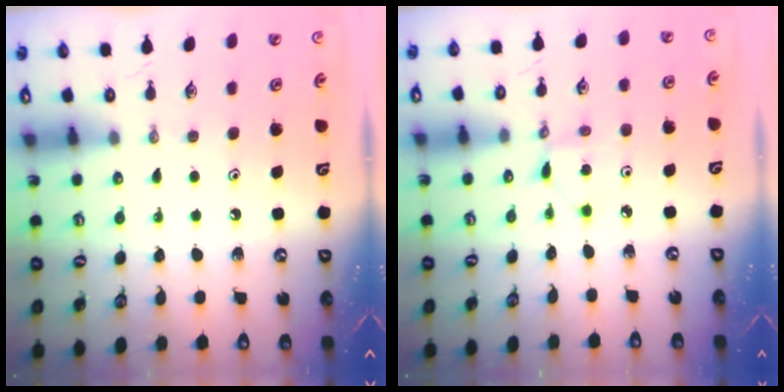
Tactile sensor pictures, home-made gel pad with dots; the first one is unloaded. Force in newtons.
{"total": 2.8, "press": 2.8, "slide": 0.3}